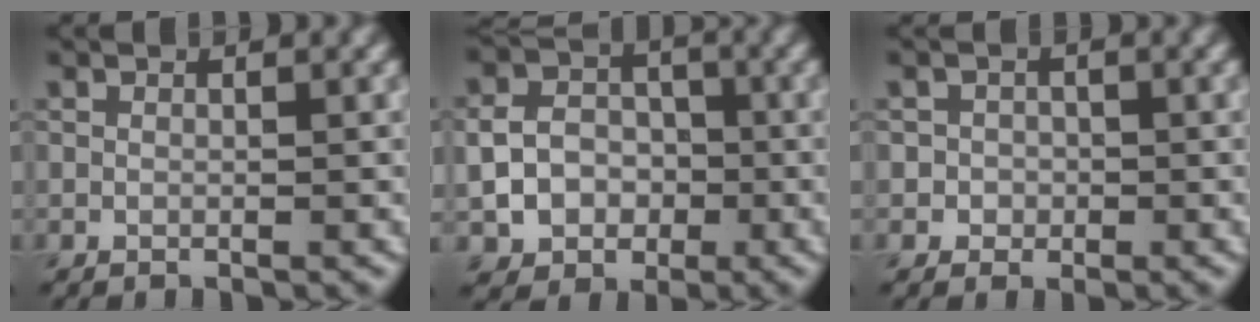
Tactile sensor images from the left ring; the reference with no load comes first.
{"total": 5.2, "force": [-1.0, 4.4, 2.5], "torque": [-0.036, -0.004, -0.019]}
{"total": 1.7, "force": [-0.3, 1.6, 0.2], "torque": [0.014, 0.000, -0.015]}